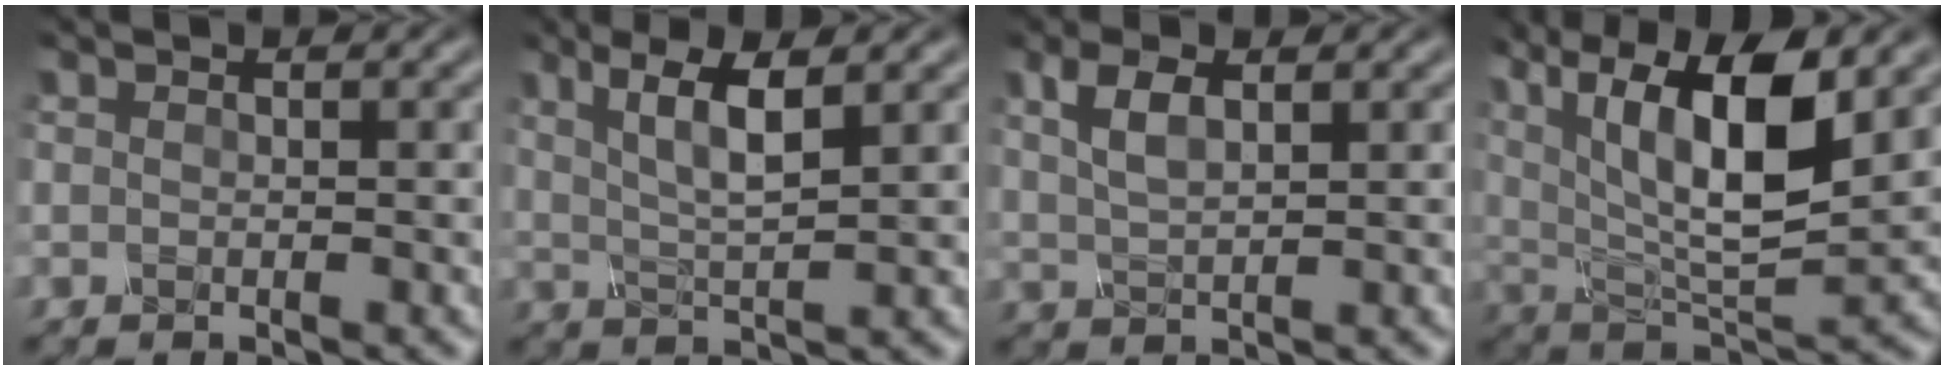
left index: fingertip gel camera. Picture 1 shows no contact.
{"total": 4.5, "force": [1.8, 1.1, 4.0], "torque": [-0.078, -0.005, 0.033]}
{"total": 3.0, "force": [1.1, 1.1, 2.5], "torque": [-0.057, 0.001, 0.023]}
{"total": 12.3, "force": [4.9, 4.5, 10.4], "torque": [-0.187, 0.001, 0.085]}